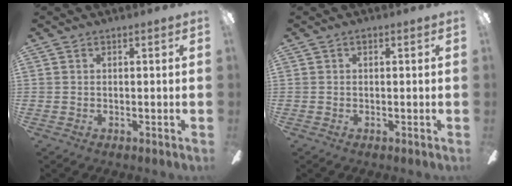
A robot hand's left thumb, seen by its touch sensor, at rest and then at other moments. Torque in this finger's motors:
{"motor_torque": [0.16, -0.07, 0.20, 0.30, 0.00]}